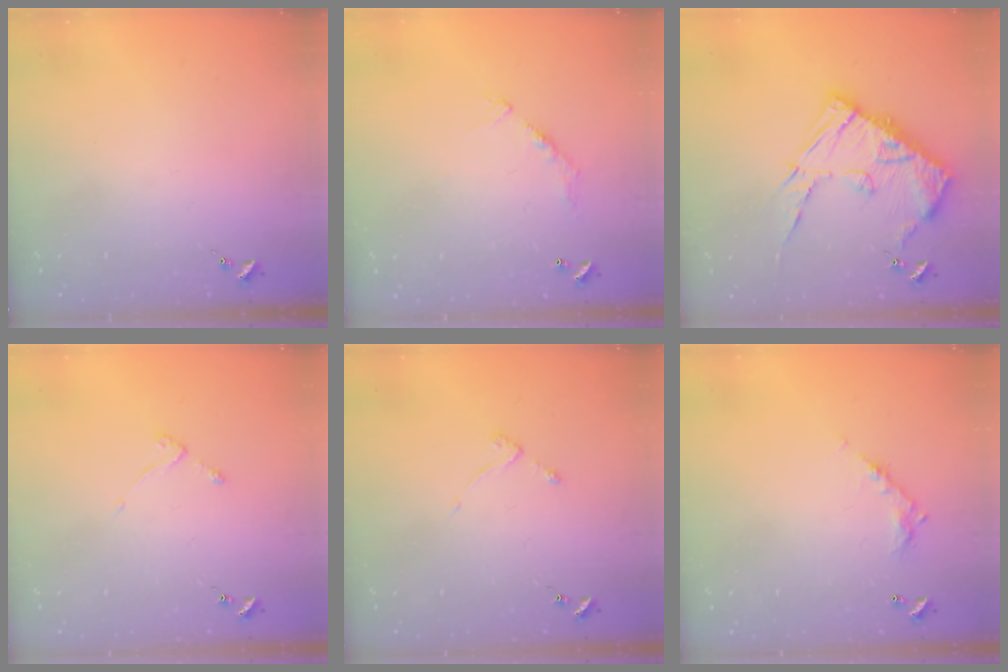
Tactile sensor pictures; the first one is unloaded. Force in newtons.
{"total": 9.1, "press": 9.1, "slide": 0.8}
{"total": 18.0, "press": 17.9, "slide": 1.9}
{"total": 2.7, "press": 2.6, "slide": 0.5}
{"total": 2.7, "press": 2.6, "slide": 0.5}
{"total": 8.4, "press": 8.4, "slide": 0.4}